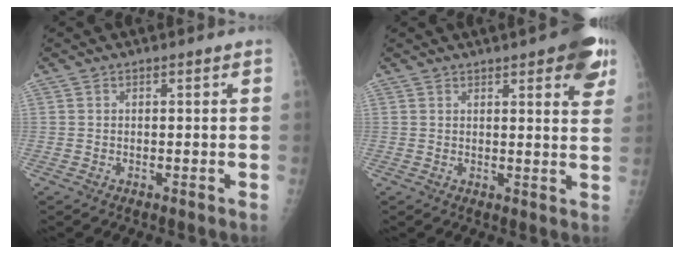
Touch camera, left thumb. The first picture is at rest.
{"total": 10.2, "force": [5.4, 2.9, 8.2], "torque": [-0.072, -0.015, 0.061]}